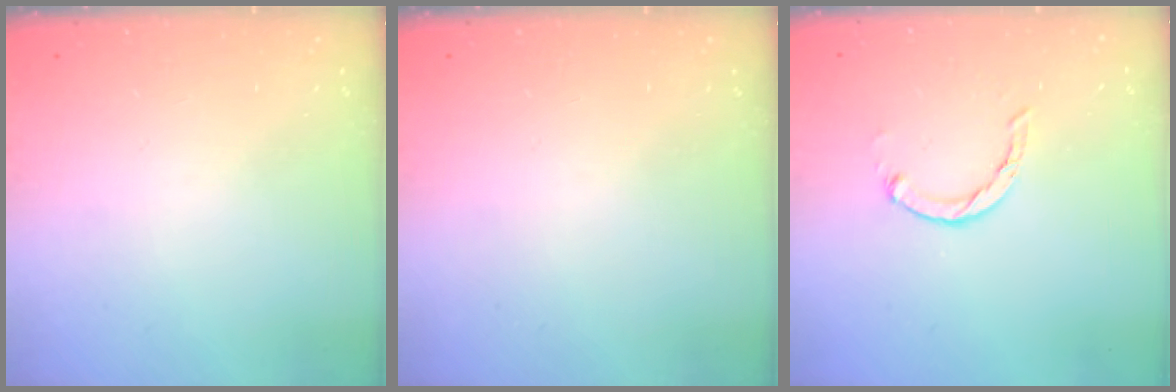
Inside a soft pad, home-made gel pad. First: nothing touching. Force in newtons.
{"total": 0.0}
{"total": 2.0, "press": 2.0, "slide": 0.4}